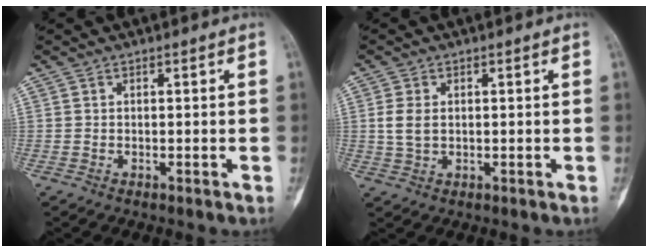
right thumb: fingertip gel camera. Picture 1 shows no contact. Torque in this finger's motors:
{"motor_torque": [0.47, 0.54, 0.32, -0.12, 0.09]}